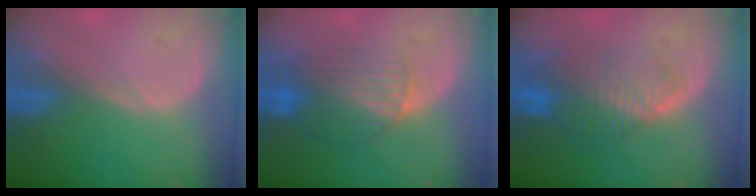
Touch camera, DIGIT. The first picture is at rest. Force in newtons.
{"total": 6.7, "press": 6.6, "slide": 1.2}
{"total": 8.4, "press": 7.3, "slide": 4.1}